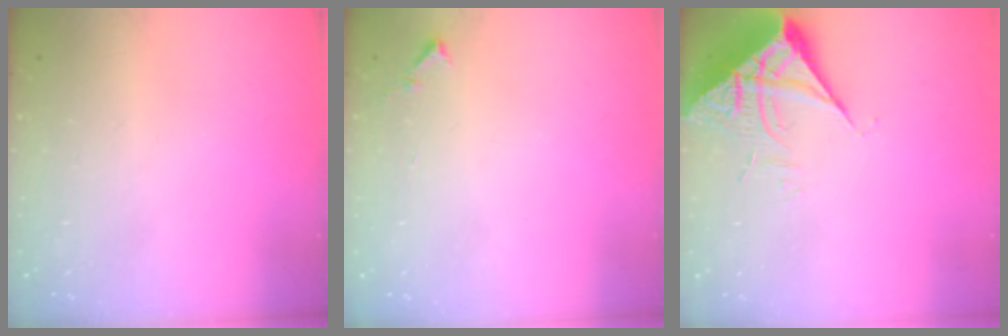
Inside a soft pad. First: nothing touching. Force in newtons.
{"total": 5.8, "press": 5.8, "slide": 0.4}
{"total": 7.2, "press": 7.2, "slide": 0.8}